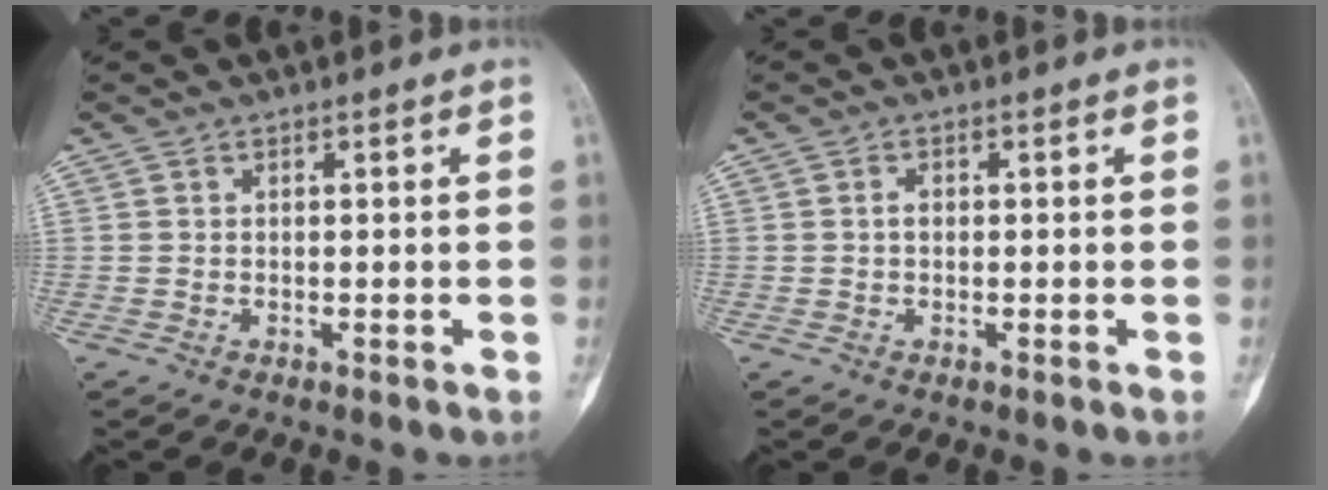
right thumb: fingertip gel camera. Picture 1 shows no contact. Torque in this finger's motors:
{"motor_torque": [-0.14, -0.01, 0.08, -0.05, -0.01]}